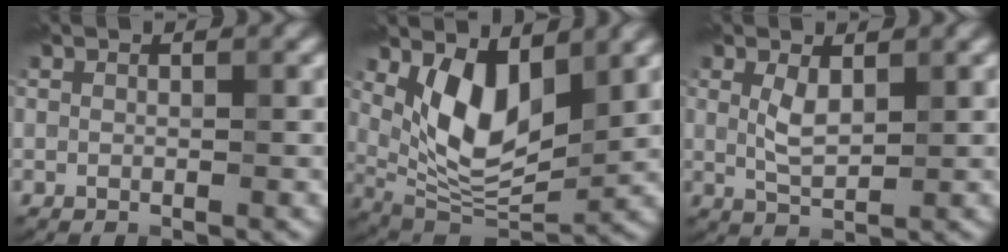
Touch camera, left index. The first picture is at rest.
{"total": 7.8, "force": [2.7, 4.0, 6.2], "torque": [-0.120, -0.020, 0.051]}
{"total": 2.4, "force": [1.0, 0.9, 2.0], "torque": [-0.046, 0.000, 0.022]}